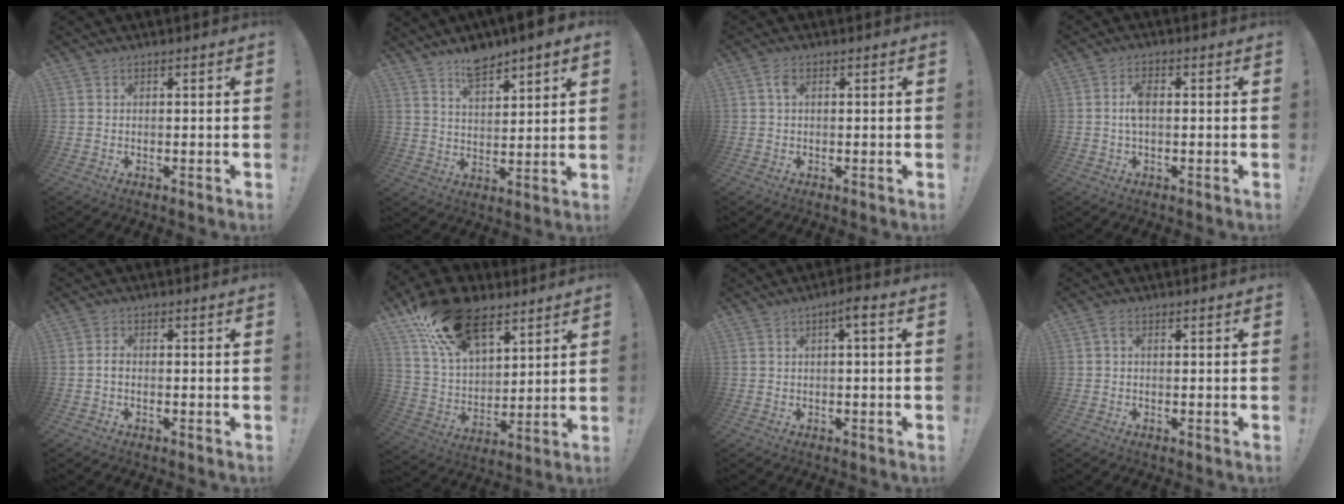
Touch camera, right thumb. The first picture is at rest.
{"total": 7.5, "force": [6.3, 2.2, 3.4], "torque": [-0.048, -0.039, 0.110]}
{"total": 2.2, "force": [0.6, 1.1, 1.7], "torque": [-0.031, 0.002, 0.009]}
{"total": 4.6, "force": [0.0, 2.0, 4.1], "torque": [-0.076, 0.005, -0.003]}
{"total": 1.5, "force": [-0.6, 0.8, 1.1], "torque": [-0.017, 0.007, -0.011]}
{"total": 23.2, "force": [13.8, 13.6, 12.9], "torque": [-0.226, -0.071, 0.253]}
{"total": 3.2, "force": [0.3, 0.2, 3.2], "torque": [-0.058, 0.004, -0.001]}
{"total": 1.3, "force": [0.1, 0.6, 1.2], "torque": [-0.027, 0.005, 0.003]}